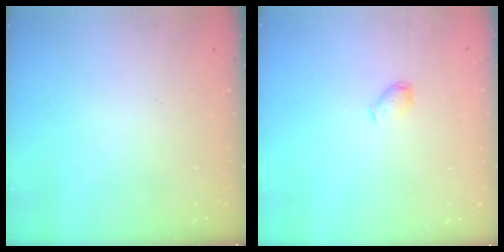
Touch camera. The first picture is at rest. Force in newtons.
{"total": 3.7, "press": 3.6, "slide": 0.7}